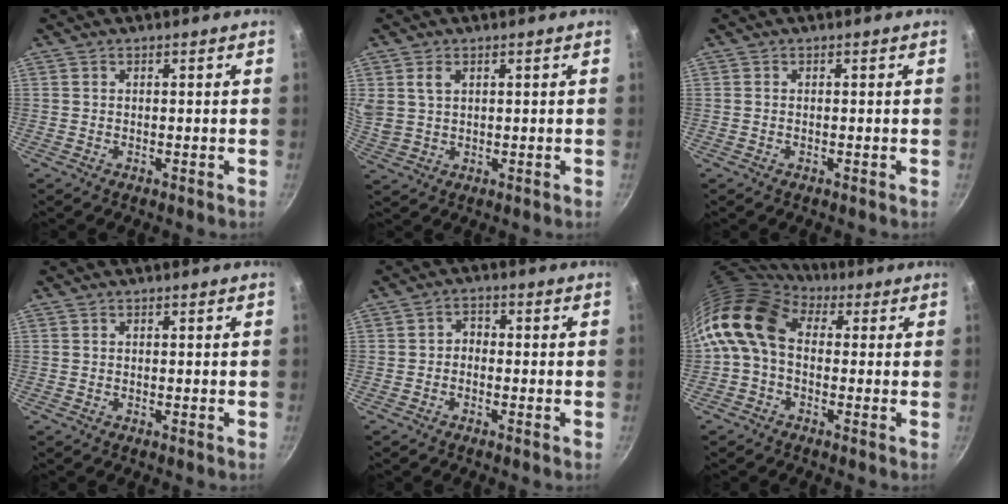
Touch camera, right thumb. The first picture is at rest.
{"total": 5.0, "force": [2.0, 3.3, 3.1], "torque": [-0.054, -0.005, 0.046]}
{"total": 0.0}
{"total": 0.0}
{"total": 2.2, "force": [-0.8, 1.7, 1.2], "torque": [-0.014, 0.015, -0.021]}
{"total": 11.4, "force": [0.9, 8.2, 7.9], "torque": [-0.138, 0.020, -0.006]}